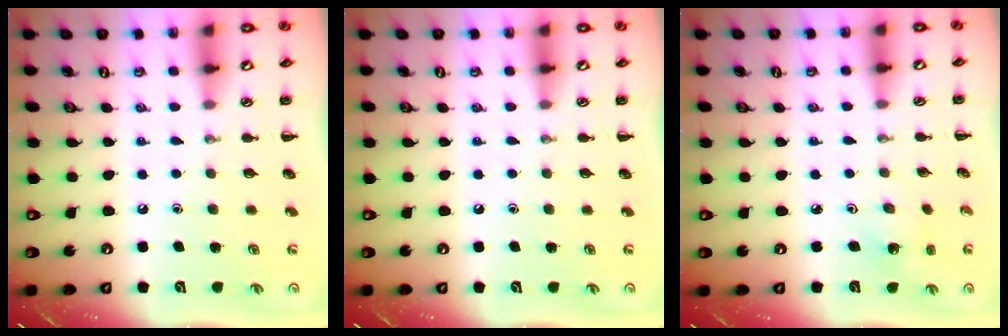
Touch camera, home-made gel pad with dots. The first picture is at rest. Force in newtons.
{"total": 0.0}
{"total": 1.5, "press": 1.4, "slide": 0.5}